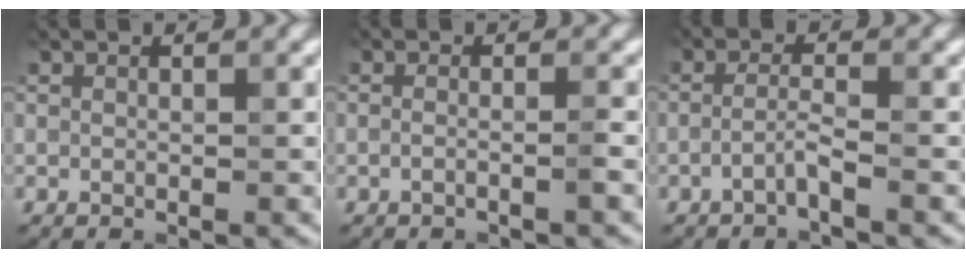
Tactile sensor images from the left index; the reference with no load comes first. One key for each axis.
{"total": 1.4, "fx": -0.7, "fy": 0.3, "fz": 1.1, "tx": -0.018, "ty": -0.002, "tz": -0.020}
{"total": 1.6, "fx": -1.1, "fy": 0.1, "fz": 1.2, "tx": -0.025, "ty": 0.006, "tz": -0.026}